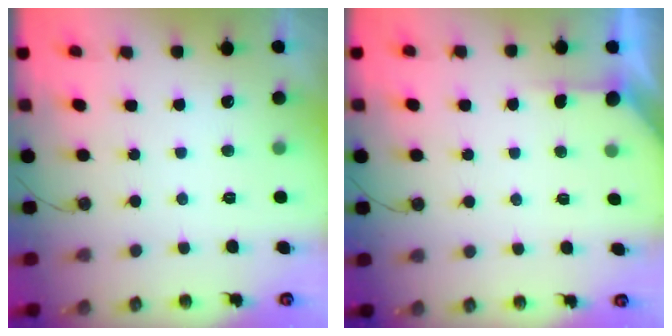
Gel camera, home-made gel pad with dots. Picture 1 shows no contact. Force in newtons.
{"total": 1.5, "press": 1.5, "slide": 0.2}